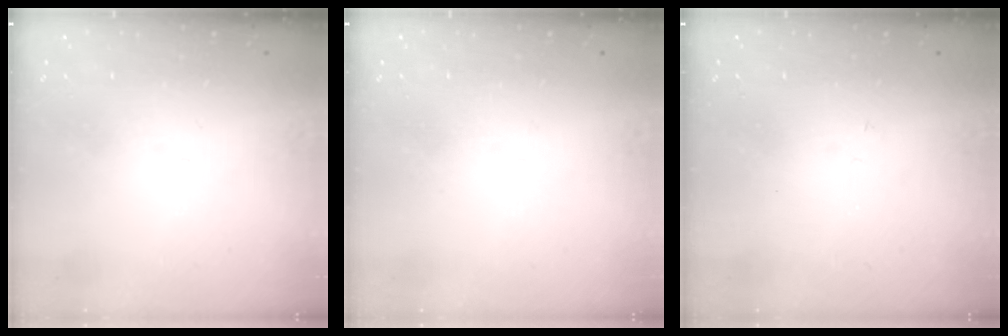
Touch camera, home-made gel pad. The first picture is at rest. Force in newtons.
{"total": 2.8, "press": 2.8, "slide": 0.4}
{"total": 2.7, "press": 2.7, "slide": 0.3}